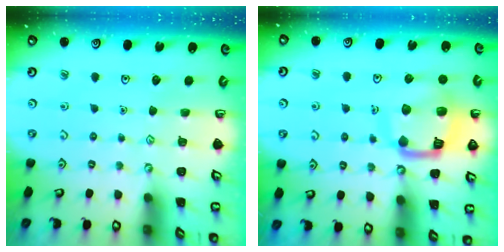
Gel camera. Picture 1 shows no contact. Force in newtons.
{"total": 14.8, "press": 14.7, "slide": 1.6}